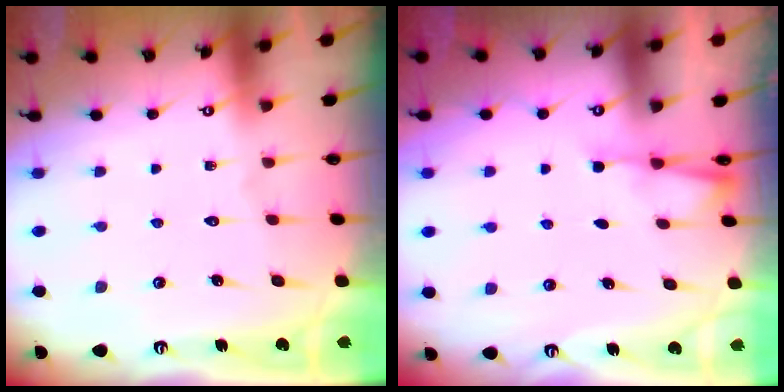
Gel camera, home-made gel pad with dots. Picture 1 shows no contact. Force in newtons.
{"total": 2.3, "press": 2.2, "slide": 0.4}